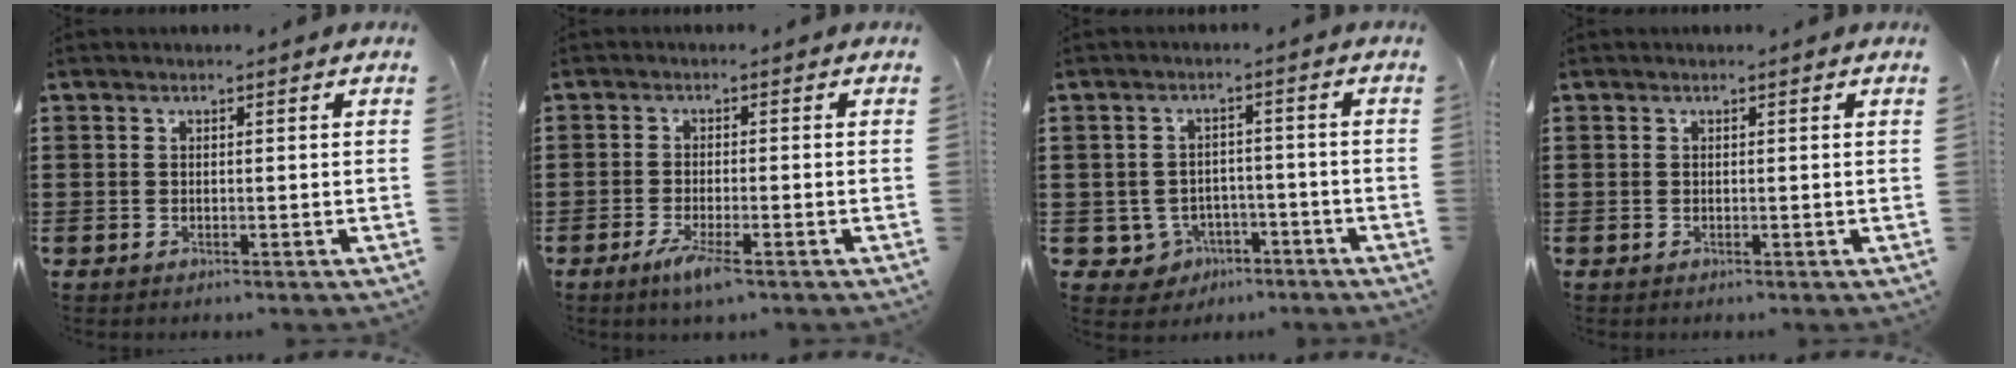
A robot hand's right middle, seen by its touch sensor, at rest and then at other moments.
{"total": 3.8, "force": [-2.1, 0.4, 3.1], "torque": [-0.064, -0.009, -0.039]}
{"total": 3.6, "force": [-2.3, 2.6, 0.7], "torque": [-0.024, 0.006, -0.048]}
{"total": 0.0}